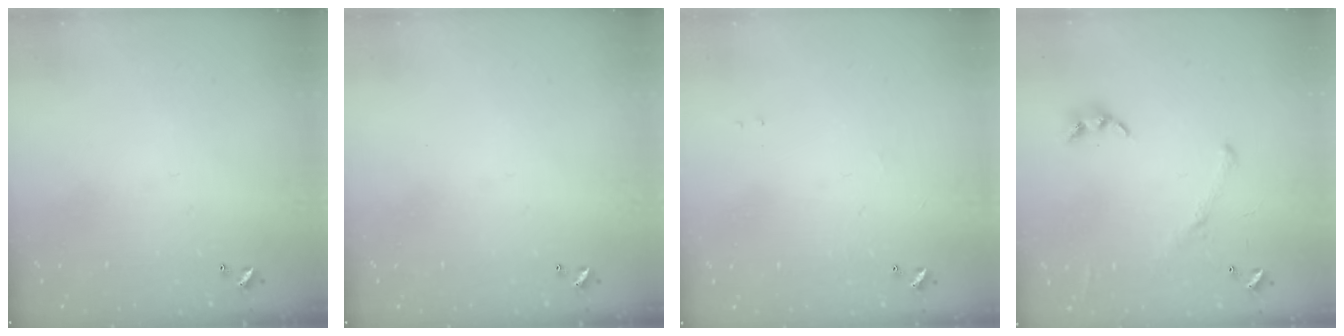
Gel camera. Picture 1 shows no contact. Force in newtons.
{"total": 0.0}
{"total": 0.9, "press": 0.8, "slide": 0.5}
{"total": 2.3, "press": 2.3, "slide": 0.5}